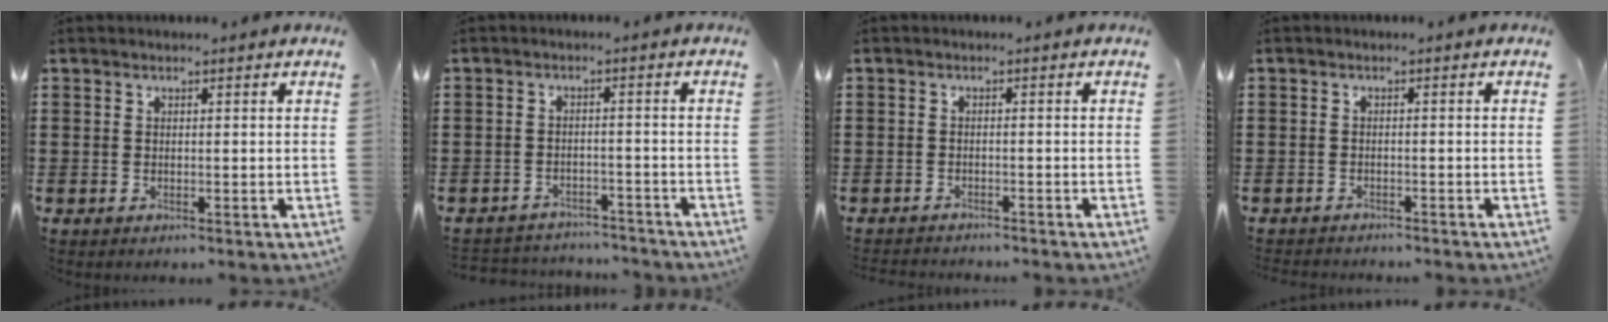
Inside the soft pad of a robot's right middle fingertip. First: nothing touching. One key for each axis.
{"total": 2.9, "fx": -2.9, "fy": 0.4, "fz": -0.2, "tx": -0.004, "ty": -0.001, "tz": -0.064}
{"total": 1.6, "fx": -1.5, "fy": 0.2, "fz": -0.3, "tx": 0.001, "ty": 0.002, "tz": -0.035}
{"total": 1.3, "fx": -1.3, "fy": 0.2, "fz": -0.2, "tx": 0.000, "ty": 0.001, "tz": -0.029}